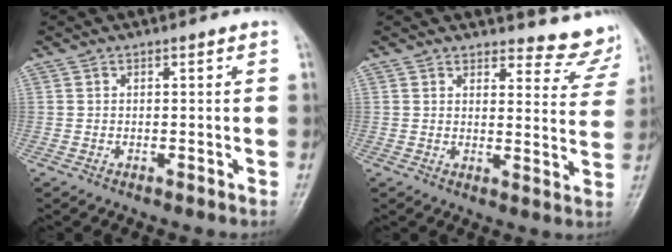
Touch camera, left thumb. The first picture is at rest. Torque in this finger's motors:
{"motor_torque": [-0.17, -0.15, -0.04, -0.03, 0.04]}